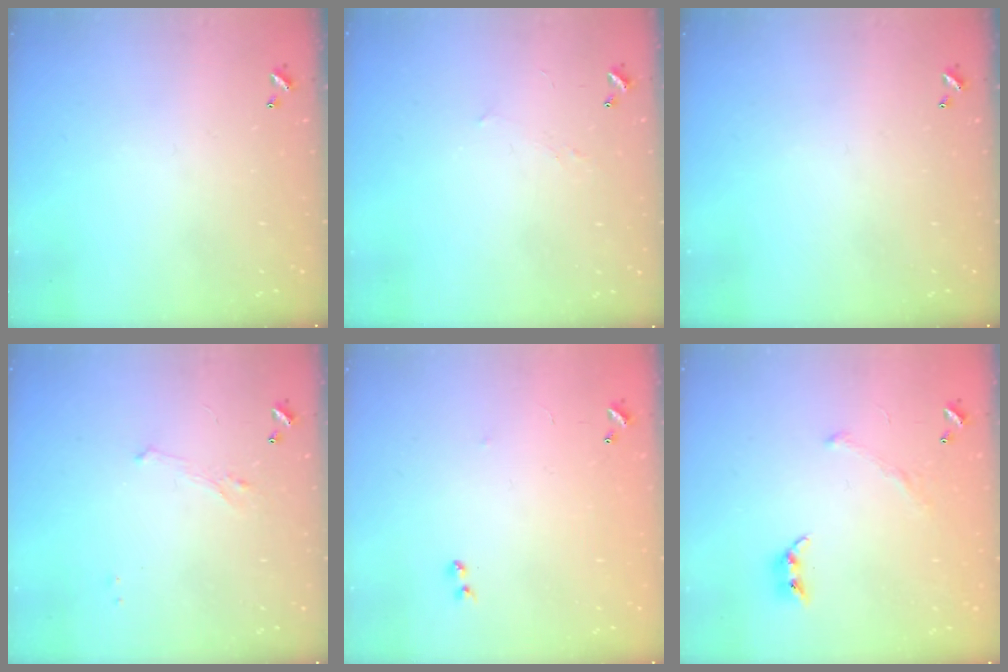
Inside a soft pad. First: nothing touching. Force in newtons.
{"total": 2.9, "press": 2.8, "slide": 0.4}
{"total": 0.0}
{"total": 1.4, "press": 1.3, "slide": 0.6}
{"total": 7.2, "press": 7.2, "slide": 0.5}
{"total": 3.6, "press": 3.5, "slide": 0.9}